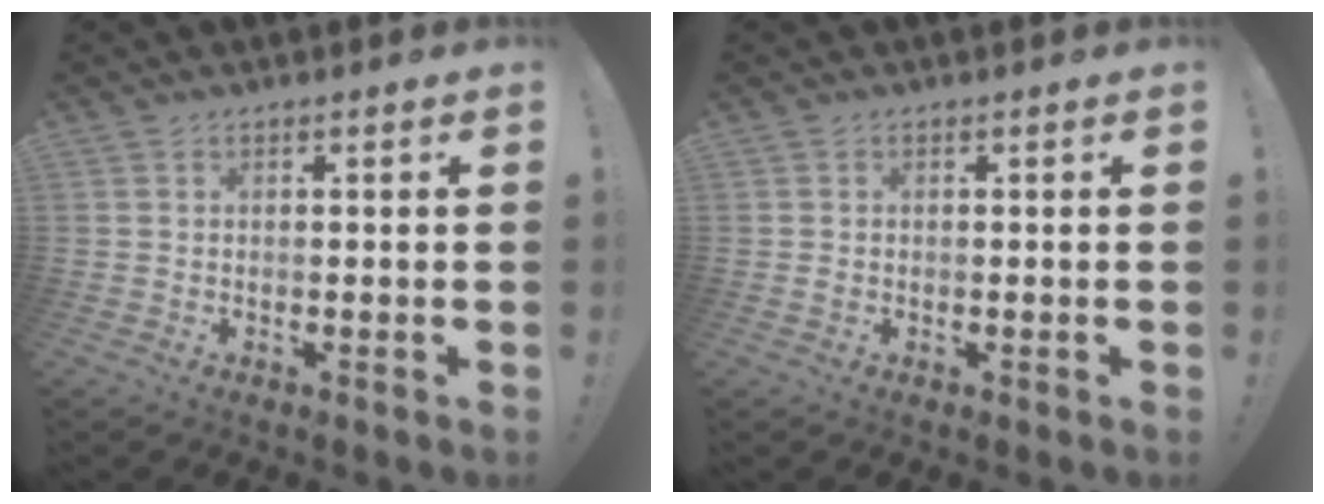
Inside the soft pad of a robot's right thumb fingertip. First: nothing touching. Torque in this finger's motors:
{"motor_torque": [-0.06, -0.19, -0.14, 0.26, -0.03]}